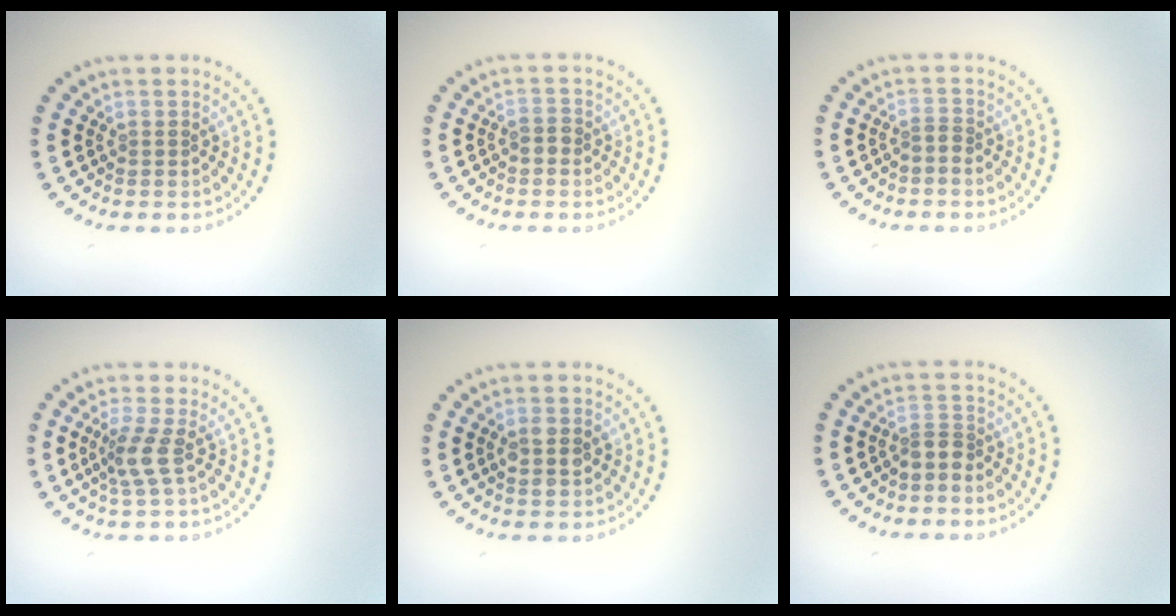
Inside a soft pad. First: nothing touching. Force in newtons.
{"total": 1.1, "press": 1.0, "slide": 0.5}
{"total": 0.9, "press": 0.5, "slide": 0.8}
{"total": 2.4, "press": 1.9, "slide": 1.6}
{"total": 2.1, "press": 2.1, "slide": 0.1}
{"total": 1.9, "press": 1.5, "slide": 1.2}